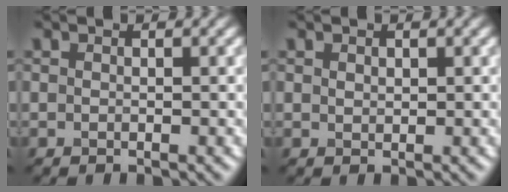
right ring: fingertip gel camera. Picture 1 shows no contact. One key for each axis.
{"total": 0.6, "fx": 0.4, "fy": 0.4, "fz": 0.3, "tx": -0.006, "ty": -0.001, "tz": 0.009}